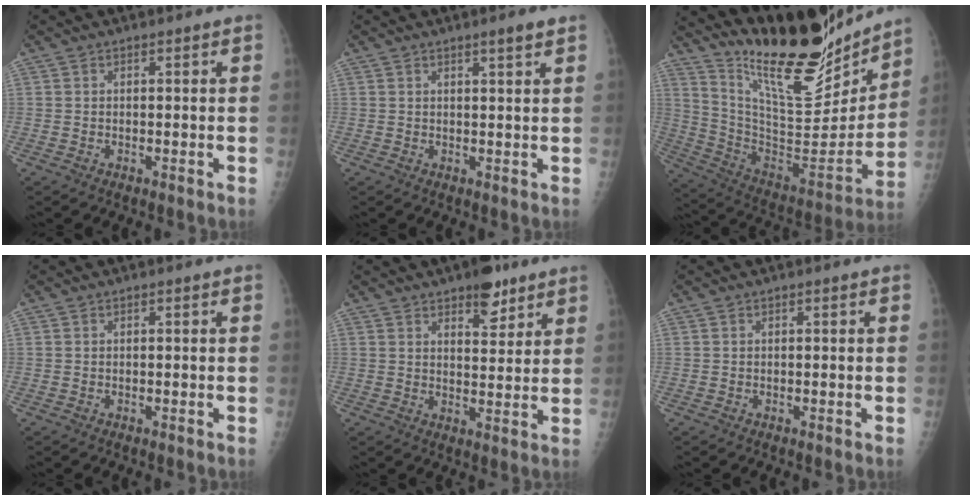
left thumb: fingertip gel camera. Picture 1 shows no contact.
{"total": 2.3, "force": [1.6, 0.0, 1.7], "torque": [-0.026, -0.011, 0.026]}
{"total": 25.3, "force": [20.5, 6.3, 13.3], "torque": [-0.182, -0.116, 0.338]}
{"total": 0.0}
{"total": 7.5, "force": [5.1, 3.2, 4.4], "torque": [-0.039, -0.029, 0.072]}
{"total": 0.0}